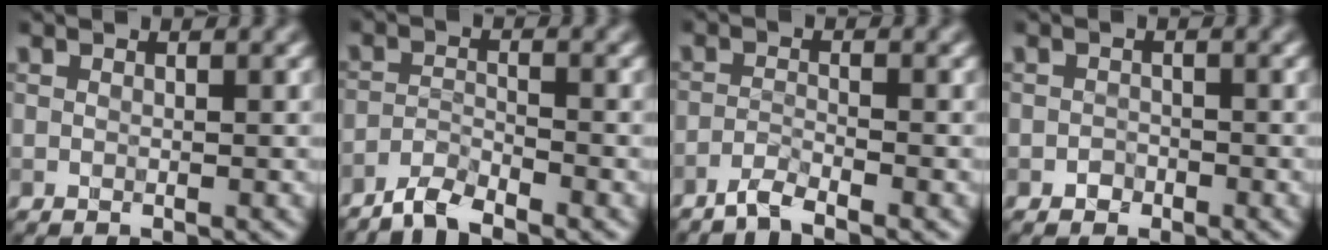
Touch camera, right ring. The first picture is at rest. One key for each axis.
{"total": 2.9, "fx": -2.8, "fy": 0.2, "fz": 0.6, "tx": -0.010, "ty": 0.002, "tz": -0.057}
{"total": 2.1, "fx": -2.0, "fy": 0.1, "fz": 0.6, "tx": -0.007, "ty": 0.004, "tz": -0.045}
{"total": 1.3, "fx": -1.0, "fy": 0.5, "fz": -0.5, "tx": 0.012, "ty": 0.002, "tz": -0.012}